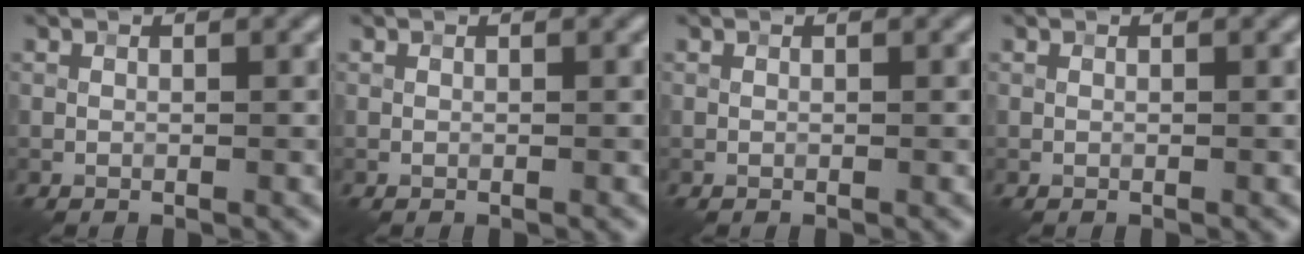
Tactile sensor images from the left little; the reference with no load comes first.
{"total": 0.0}
{"total": 0.0}
{"total": 0.0}